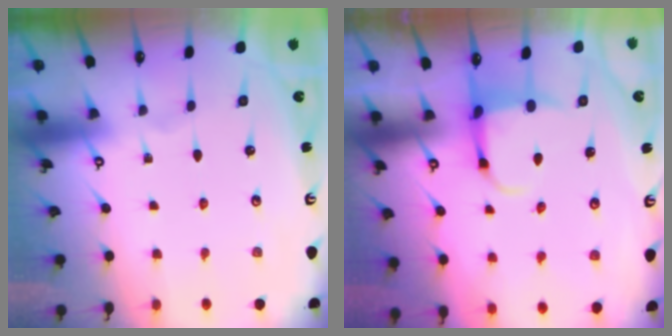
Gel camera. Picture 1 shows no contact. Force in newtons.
{"total": 3.9, "press": 3.7, "slide": 1.0}